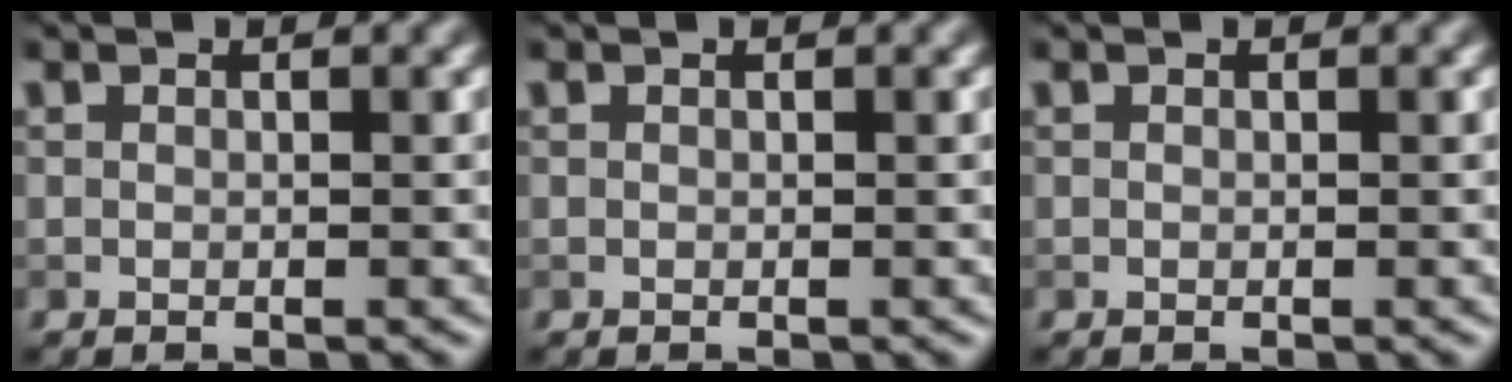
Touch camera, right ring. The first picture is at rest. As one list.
[{"total": 0.0}, {"total": 0.0}]